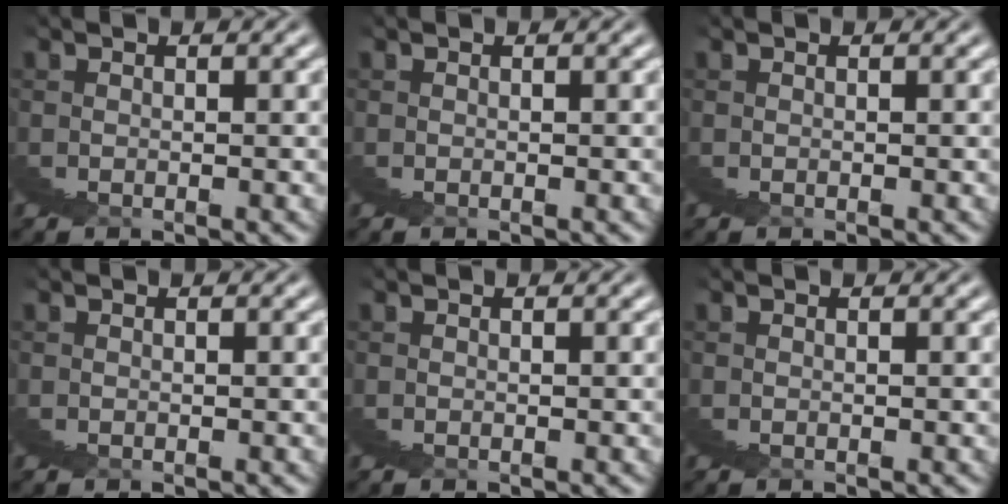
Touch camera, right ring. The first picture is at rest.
{"total": 0.0}
{"total": 0.0}
{"total": 0.0}
{"total": 0.0}
{"total": 0.0}